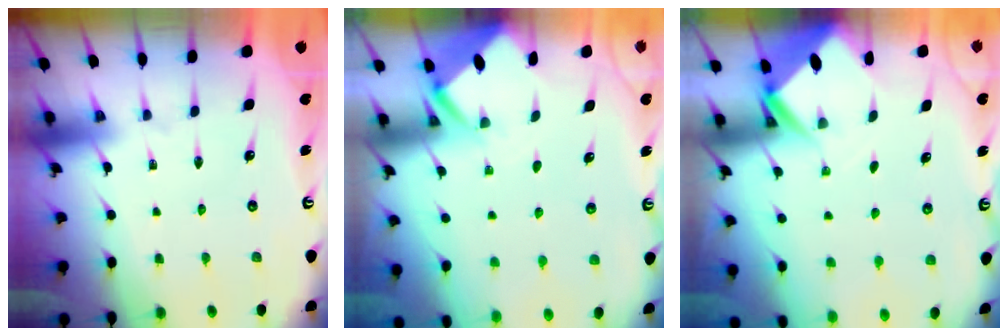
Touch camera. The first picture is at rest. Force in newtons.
{"total": 2.5, "press": 2.5, "slide": 0.1}
{"total": 2.7, "press": 2.7, "slide": 0.1}